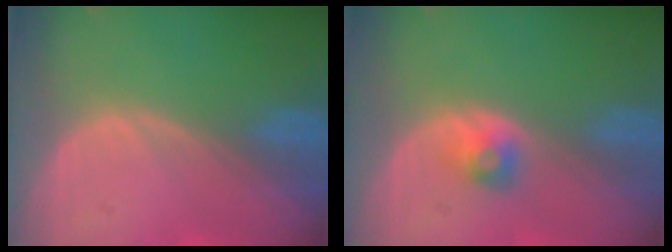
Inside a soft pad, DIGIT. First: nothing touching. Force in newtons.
{"total": 2.2, "press": 2.2, "slide": 0.3}